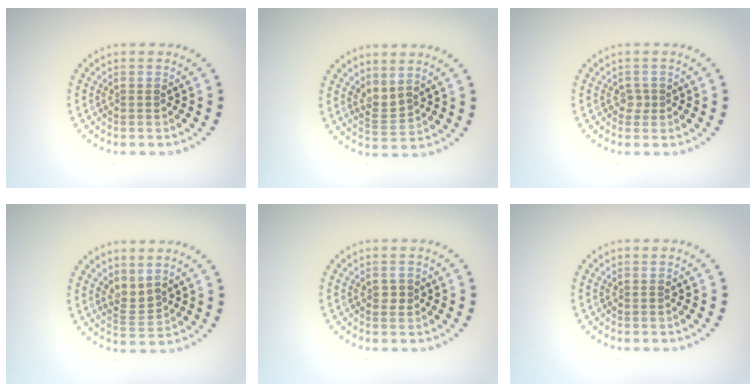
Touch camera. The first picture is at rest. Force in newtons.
{"total": 1.8, "press": 1.3, "slide": 1.1}
{"total": 1.0, "press": 0.7, "slide": 0.6}
{"total": 2.0, "press": 1.4, "slide": 1.3}
{"total": 1.0, "press": 1.0, "slide": 0.0}
{"total": 0.0}